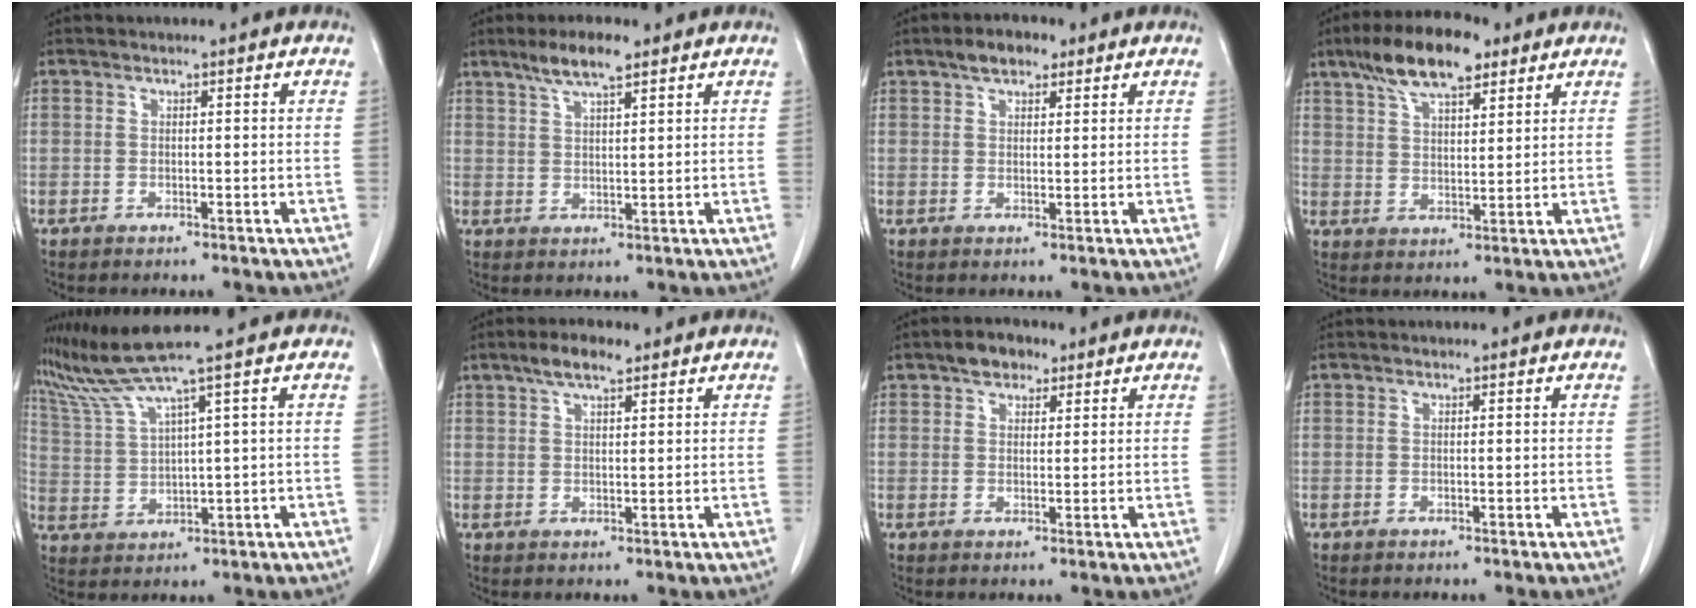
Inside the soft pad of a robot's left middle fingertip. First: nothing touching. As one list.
[{"total": 5.5, "force": [3.9, 0.9, 3.7], "torque": [-0.076, 0.006, 0.072]}, {"total": 4.0, "force": [2.6, 2.0, 2.2], "torque": [-0.039, 0.012, 0.044]}, {"total": 10.7, "force": [7.2, 3.6, 7.1], "torque": [-0.128, 0.016, 0.126]}, {"total": 5.9, "force": [4.8, -2.5, 2.4], "torque": [-0.062, -0.002, 0.107]}, {"total": 4.4, "force": [3.1, 1.3, 2.9], "torque": [-0.059, 0.011, 0.054]}, {"total": 3.9, "force": [2.5, 2.3, 1.9], "torque": [-0.032, 0.012, 0.042]}, {"total": 0.0}]